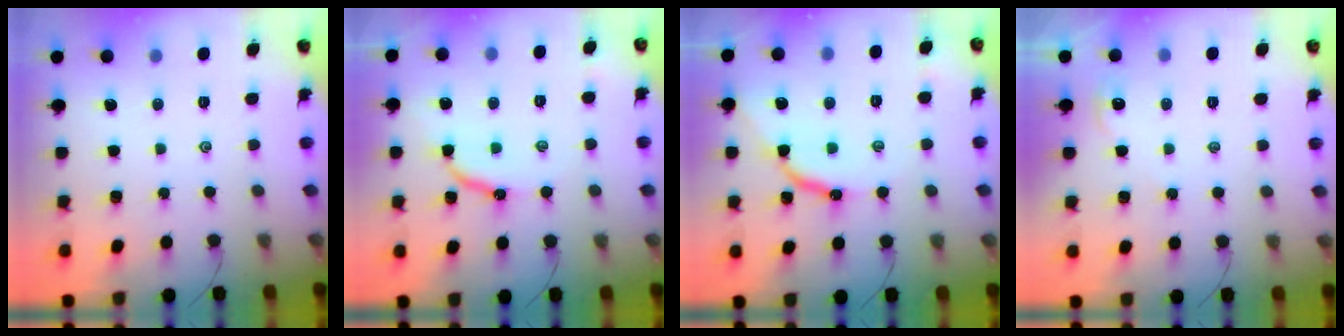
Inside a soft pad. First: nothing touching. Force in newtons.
{"total": 8.0, "press": 8.0, "slide": 0.6}
{"total": 8.5, "press": 8.4, "slide": 1.0}
{"total": 2.6, "press": 2.6, "slide": 0.3}